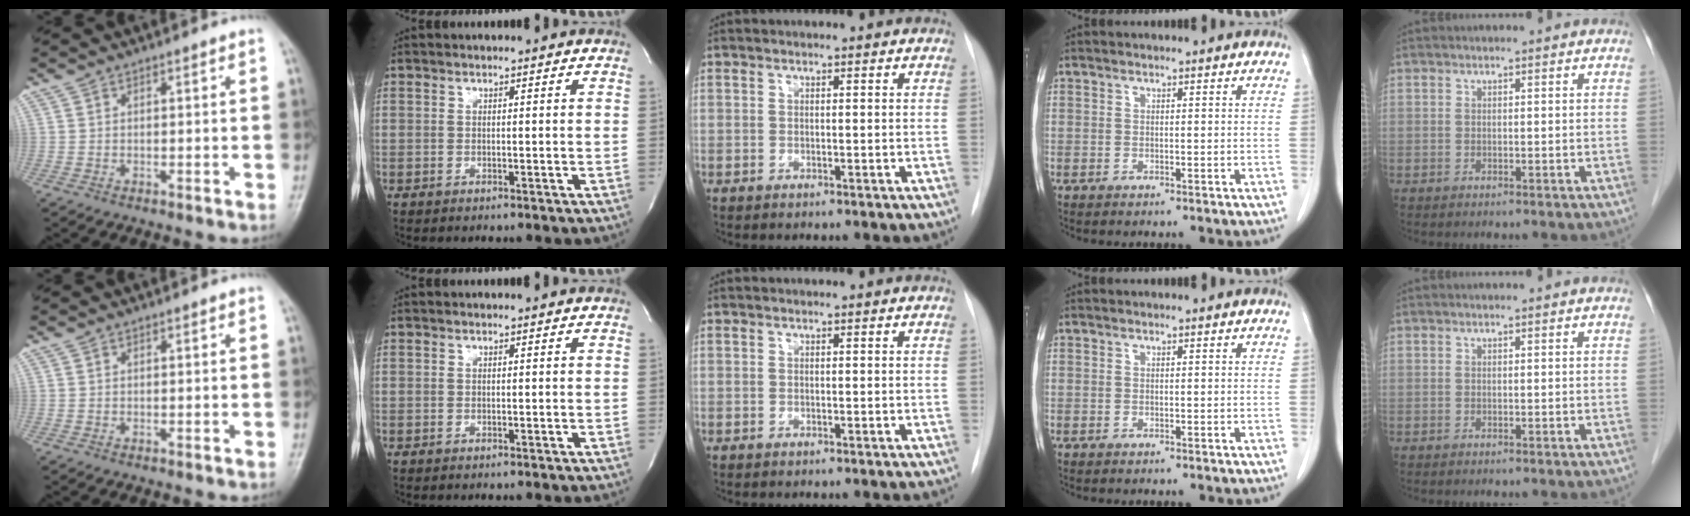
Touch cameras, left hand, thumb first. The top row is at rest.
{}